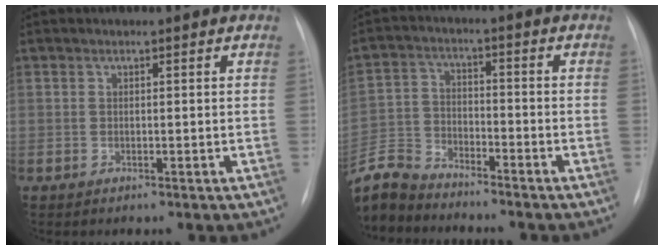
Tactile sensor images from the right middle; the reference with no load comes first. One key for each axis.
{"total": 10.7, "fx": -10.2, "fy": 2.6, "fz": 1.6, "tx": -0.044, "ty": 0.005, "tz": -0.203}